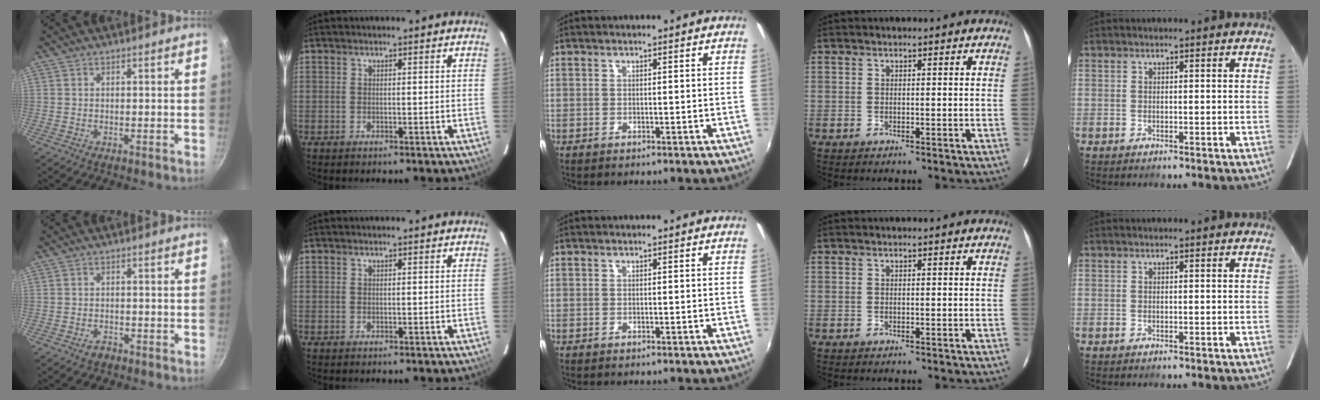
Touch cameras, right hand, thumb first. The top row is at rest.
{"thumb": {"total": 1.9, "force": [-1.3, 1.1, 0.8], "torque": [-0.009, 0.015, -0.021]}}